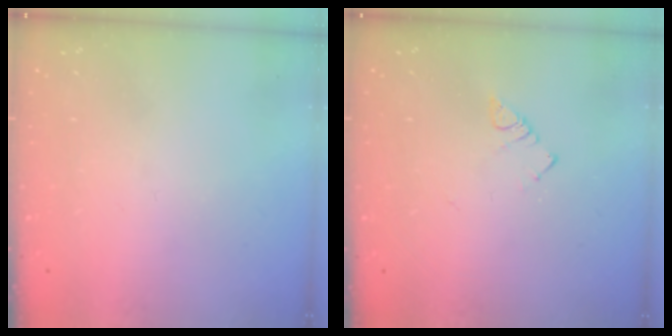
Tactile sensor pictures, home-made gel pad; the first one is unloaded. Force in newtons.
{"total": 2.7, "press": 2.7, "slide": 0.4}